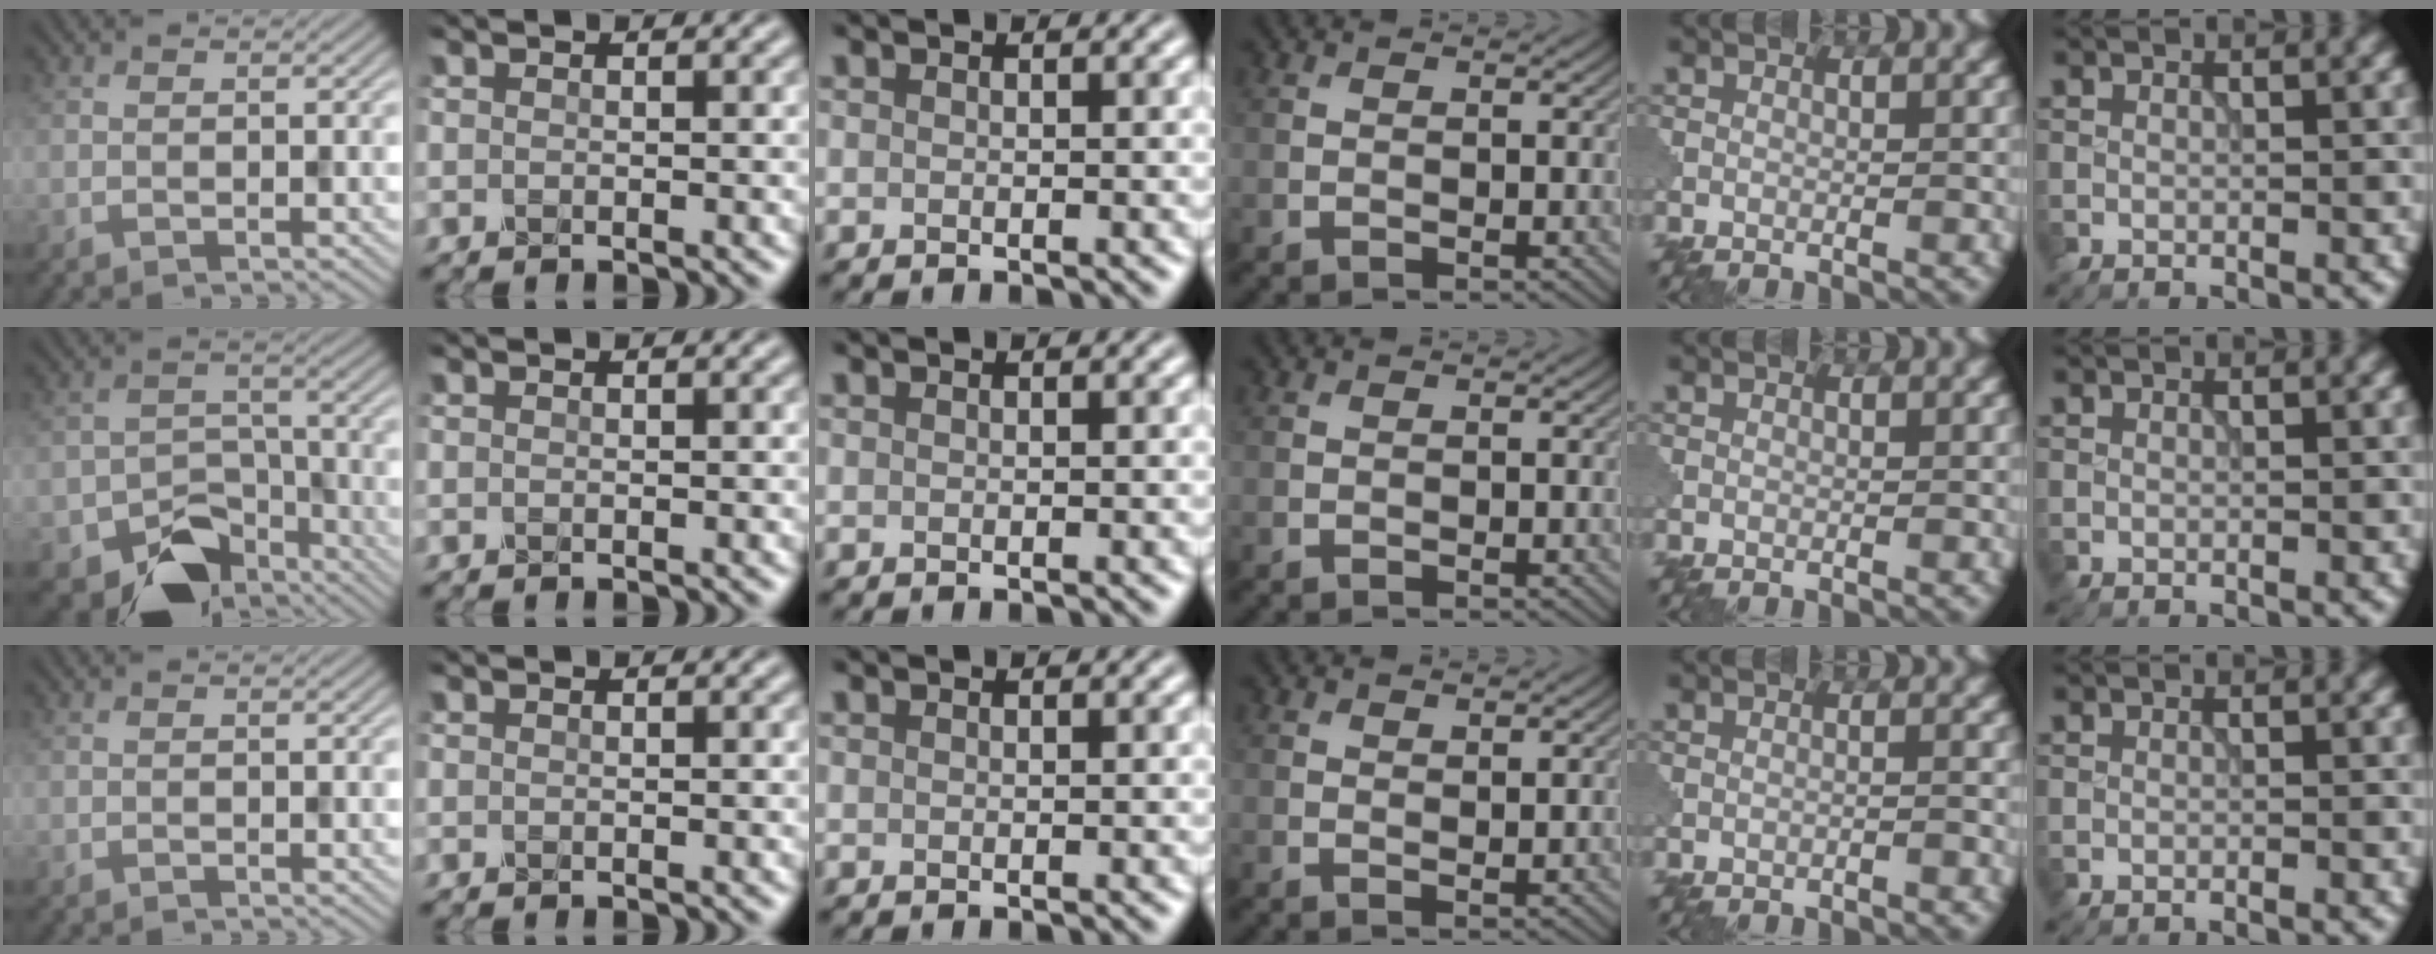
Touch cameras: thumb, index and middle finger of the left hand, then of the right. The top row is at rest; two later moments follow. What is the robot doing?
{"motion": "disassemble", "object": "pitcher"}